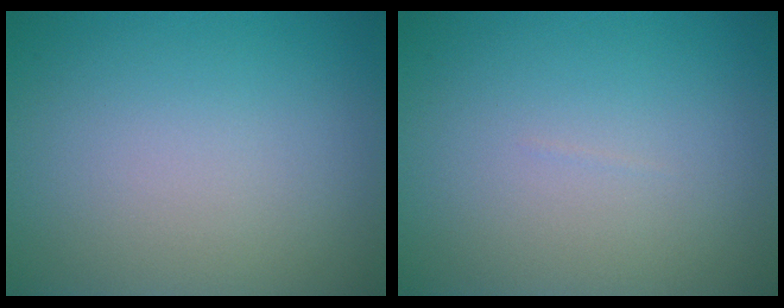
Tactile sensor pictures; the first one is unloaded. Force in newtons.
{"total": 0.0}